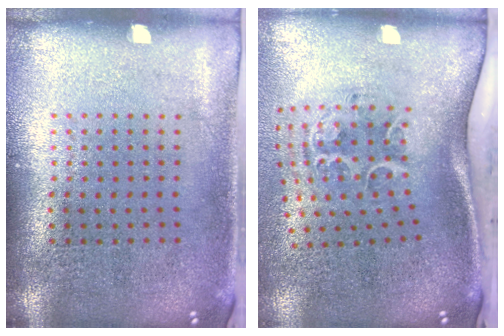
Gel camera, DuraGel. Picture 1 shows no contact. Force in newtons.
{"total": 2.1, "press": 1.3, "slide": 1.6}